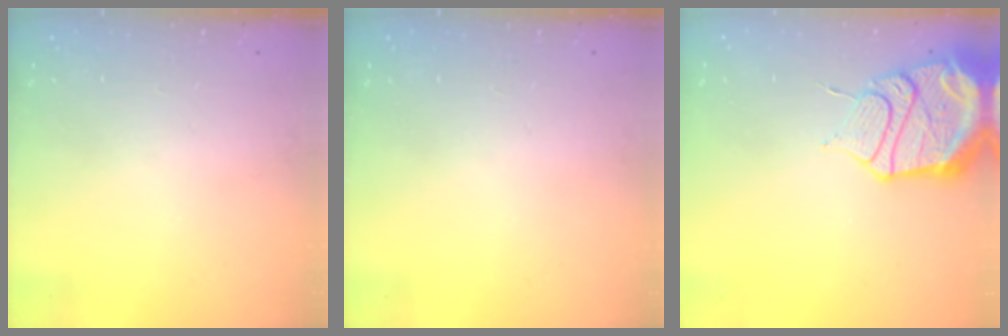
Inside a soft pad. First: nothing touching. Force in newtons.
{"total": 0.0}
{"total": 17.2, "press": 17.1, "slide": 1.7}